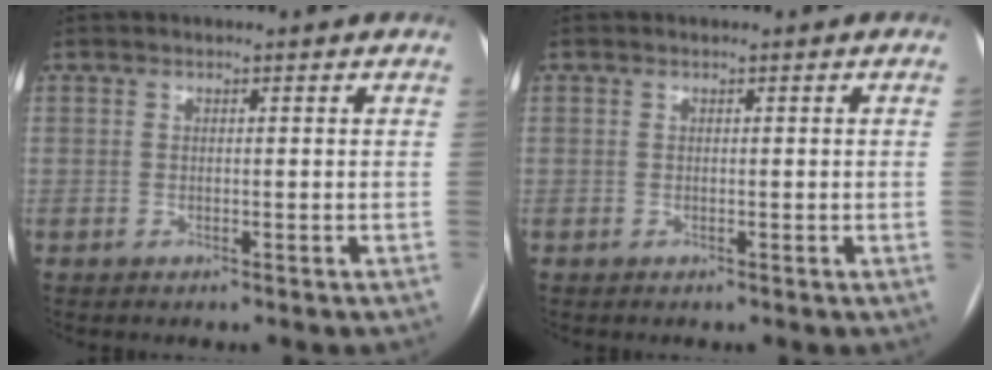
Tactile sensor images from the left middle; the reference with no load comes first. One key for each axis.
{"total": 0.7, "fx": -0.1, "fy": -0.3, "fz": 0.6, "tx": -0.004, "ty": 0.002, "tz": -0.003}